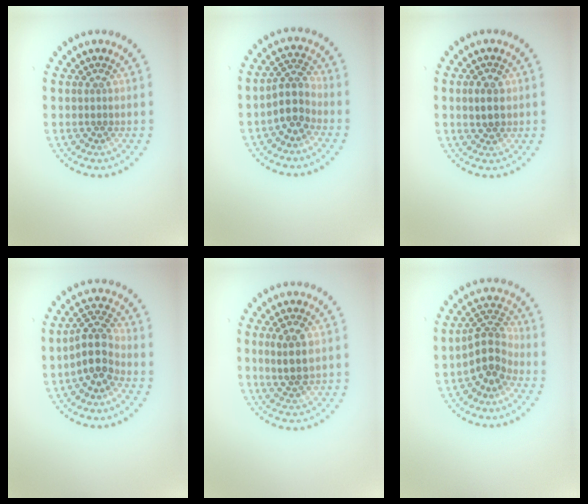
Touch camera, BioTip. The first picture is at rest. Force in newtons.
{"total": 2.9, "press": 2.4, "slide": 1.6}
{"total": 2.3, "press": 2.3, "slide": 0.3}
{"total": 3.6, "press": 2.9, "slide": 2.2}
{"total": 2.8, "press": 2.7, "slide": 0.7}
{"total": 3.5, "press": 3.0, "slide": 1.8}